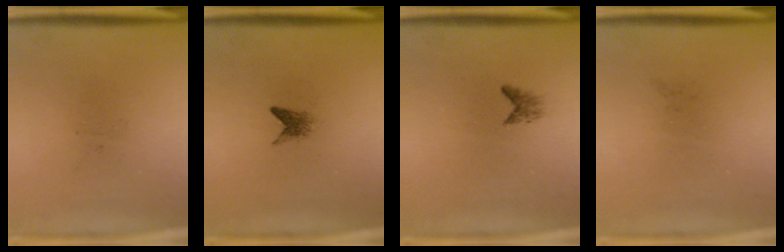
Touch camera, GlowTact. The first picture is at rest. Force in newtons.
{"total": 1.5}
{"total": 1.1}
{"total": 0.0}